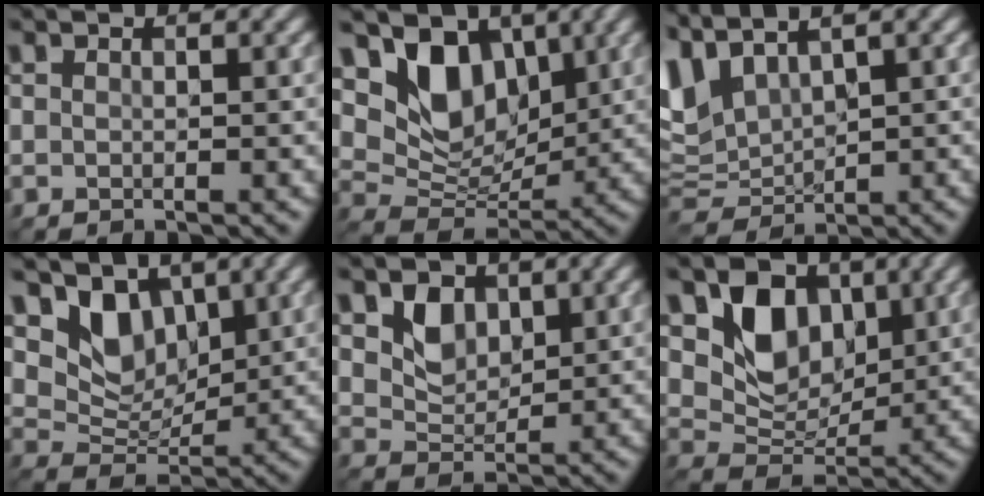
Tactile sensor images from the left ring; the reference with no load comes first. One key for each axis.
{"total": 6.7, "fx": 2.8, "fy": 4.6, "fz": 3.9, "tx": -0.069, "ty": -0.013, "tz": 0.049}
{"total": 6.2, "fx": 2.6, "fy": 3.3, "fz": 4.6, "tx": -0.117, "ty": 0.011, "tz": 0.054}
{"total": 4.7, "fx": 2.4, "fy": 3.2, "fz": 2.4, "tx": -0.052, "ty": -0.011, "tz": 0.041}
{"total": 3.0, "fx": 1.2, "fy": 2.3, "fz": 1.5, "tx": -0.037, "ty": -0.005, "tz": 0.024}
{"total": 6.0, "fx": 2.0, "fy": 4.6, "fz": 3.3, "tx": -0.060, "ty": -0.010, "tz": 0.035}